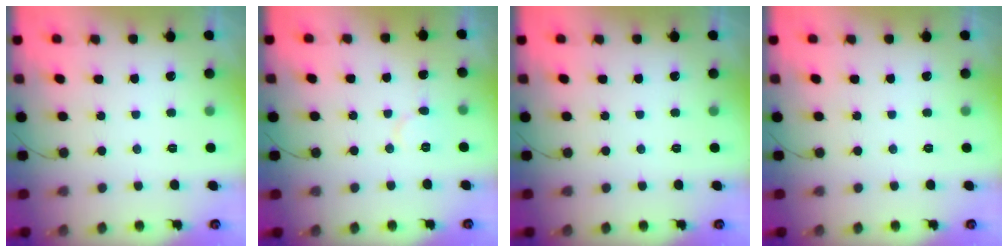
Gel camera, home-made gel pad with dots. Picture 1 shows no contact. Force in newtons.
{"total": 4.1, "press": 4.1, "slide": 0.5}
{"total": 0.0}
{"total": 0.0}